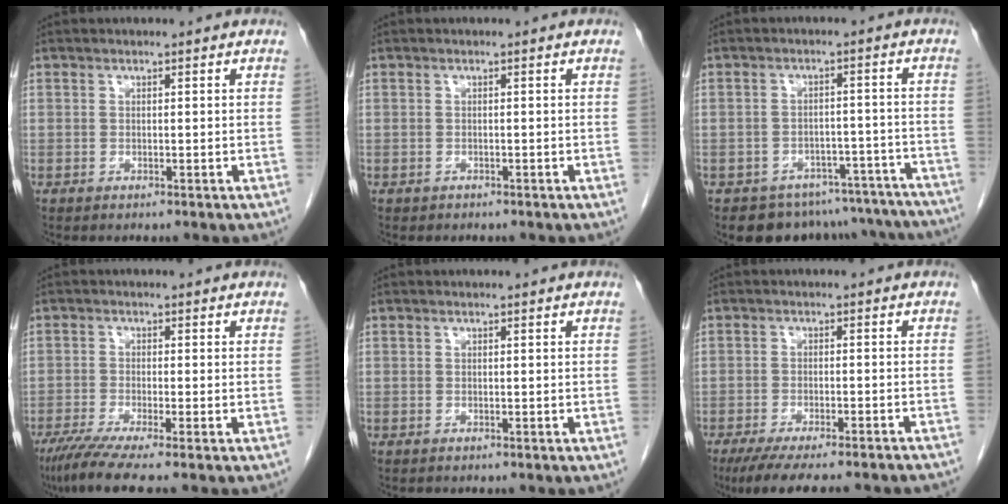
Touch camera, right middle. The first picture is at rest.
{"total": 0.6, "force": [-0.4, 0.4, 0.0], "torque": [-0.013, 0.002, -0.005]}
{"total": 15.2, "force": [-13.4, 6.7, 2.4], "torque": [-0.017, 0.033, -0.148]}
{"total": 6.7, "force": [-5.1, -0.6, 4.3], "torque": [-0.069, -0.022, -0.088]}
{"total": 0.0}
{"total": 16.9, "force": [-14.9, 2.1, 7.8], "torque": [-0.104, -0.024, -0.193]}